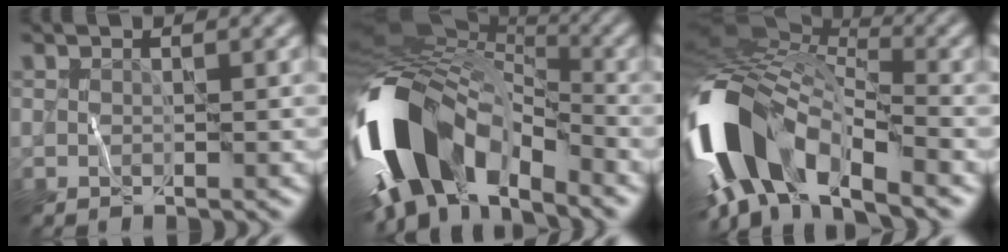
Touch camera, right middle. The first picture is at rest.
{"total": 15.0, "force": [-5.7, 8.8, 10.7], "torque": [-0.213, 0.002, -0.114]}
{"total": 12.5, "force": [-5.1, 6.1, 9.6], "torque": [-0.185, 0.006, -0.106]}